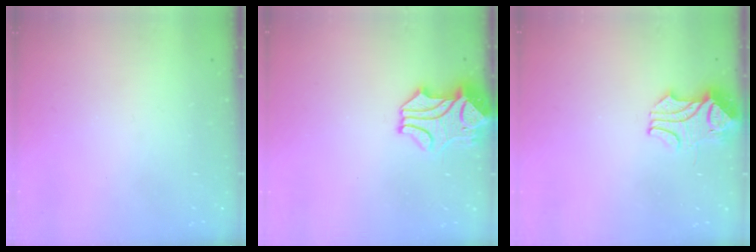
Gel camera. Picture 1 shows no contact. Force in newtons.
{"total": 2.7, "press": 2.5, "slide": 0.9}
{"total": 2.2, "press": 2.0, "slide": 0.9}